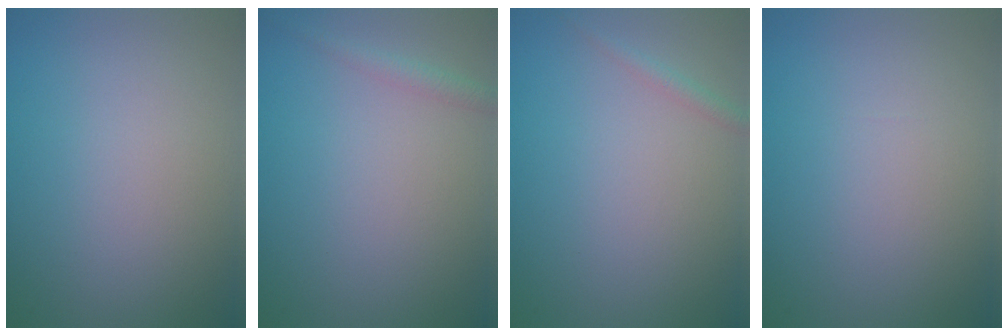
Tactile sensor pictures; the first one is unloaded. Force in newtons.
{"total": 1.4, "press": 1.4, "slide": 0.1}
{"total": 1.1, "press": 1.1, "slide": 0.1}
{"total": 0.0}